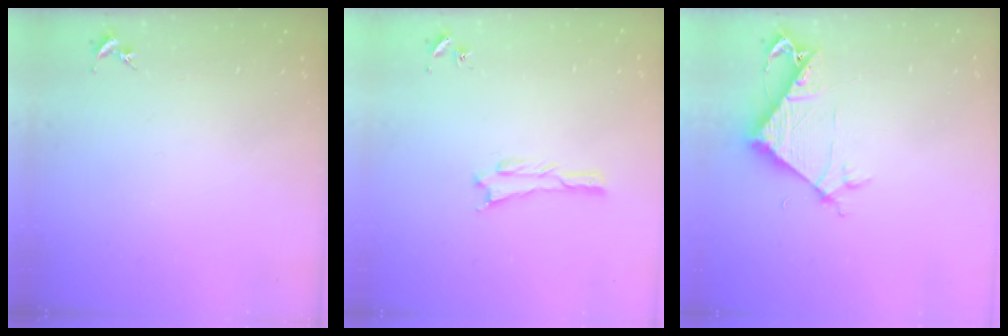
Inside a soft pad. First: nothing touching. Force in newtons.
{"total": 0.6, "press": 0.6, "slide": 0.1}
{"total": 6.1, "press": 6.0, "slide": 0.5}